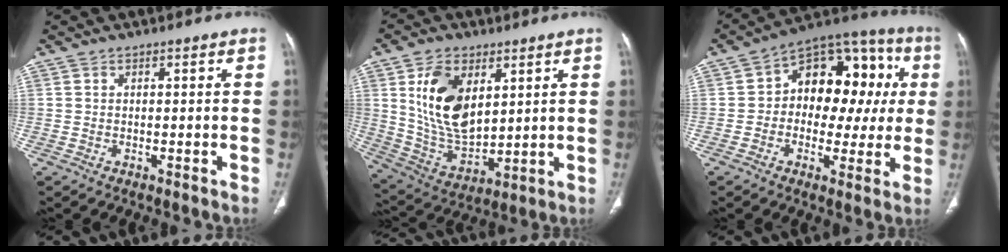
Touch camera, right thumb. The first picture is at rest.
{"total": 15.7, "force": [5.0, 9.3, 11.6], "torque": [-0.192, -0.028, 0.110]}
{"total": 19.2, "force": [2.1, 12.4, 14.5], "torque": [-0.136, 0.043, 0.023]}